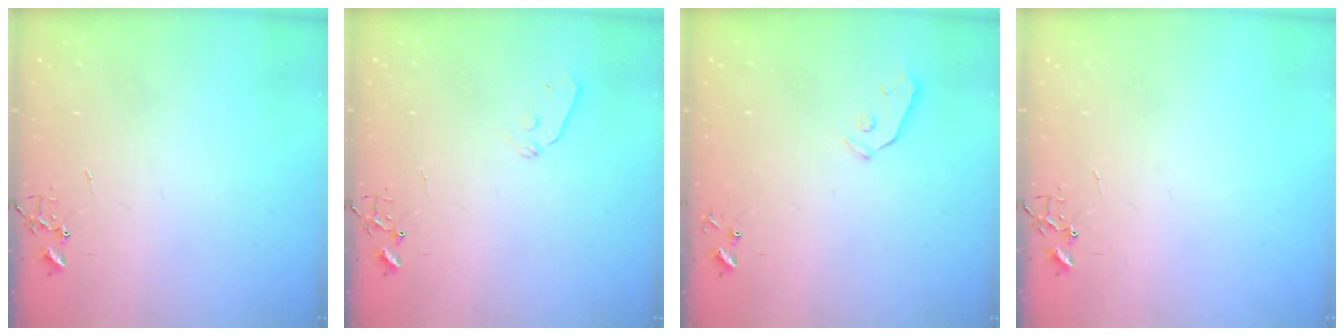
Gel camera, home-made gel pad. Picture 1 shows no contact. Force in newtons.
{"total": 4.9, "press": 4.8, "slide": 0.7}
{"total": 3.2, "press": 3.2, "slide": 0.4}
{"total": 0.0}